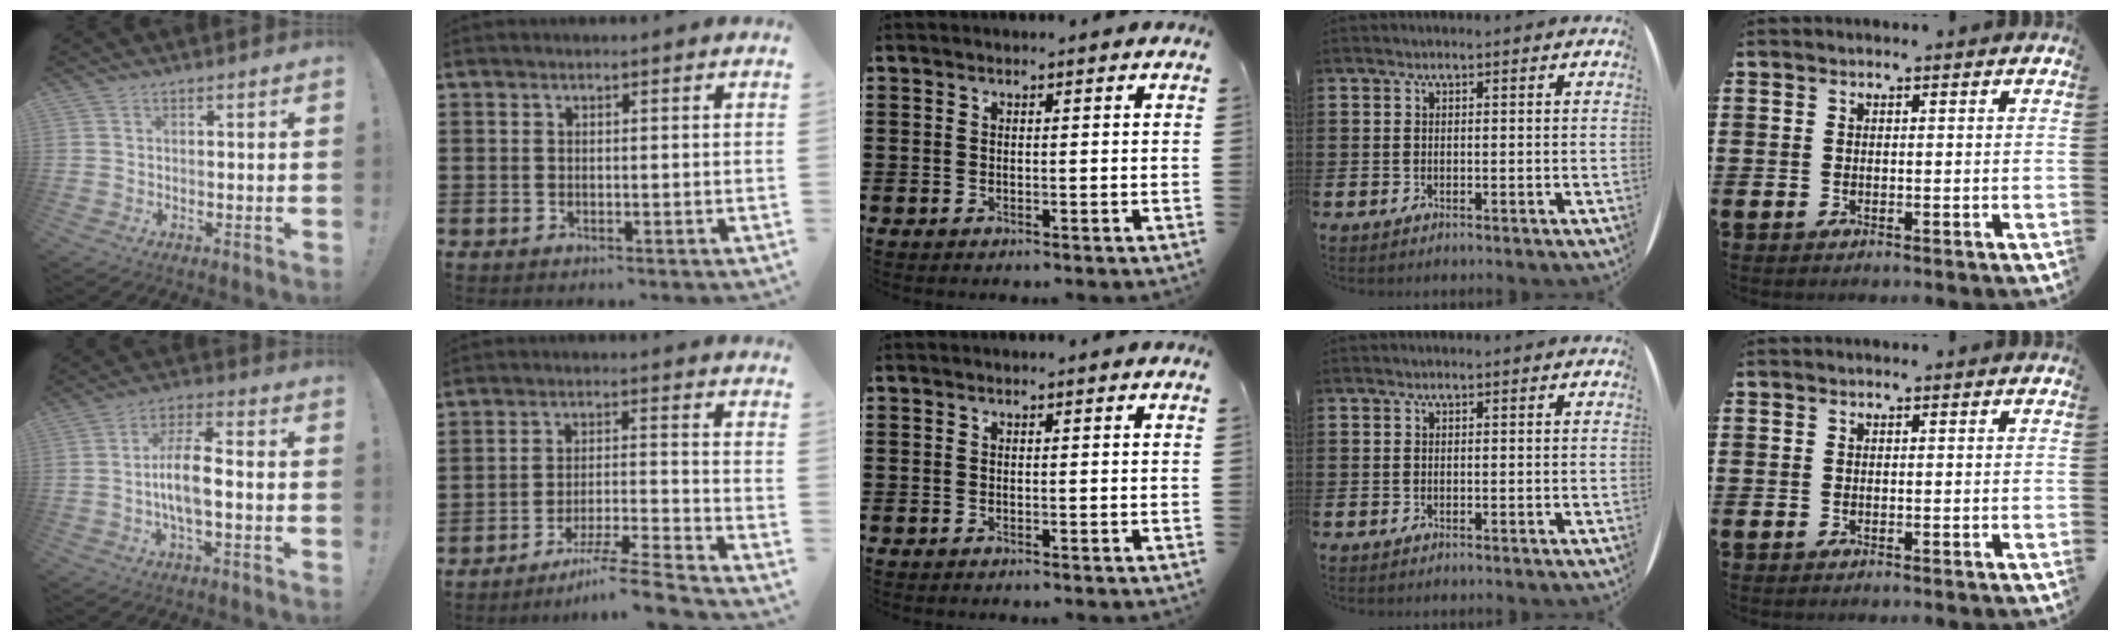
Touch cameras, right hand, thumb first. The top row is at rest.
{"thumb": {"total": 10.1, "force": [-2.1, 3.5, 9.2], "torque": [-0.181, 0.010, -0.039]}, "index": {"total": 7.1, "force": [-6.1, -0.6, 3.7], "torque": [-0.071, -0.013, -0.118]}}